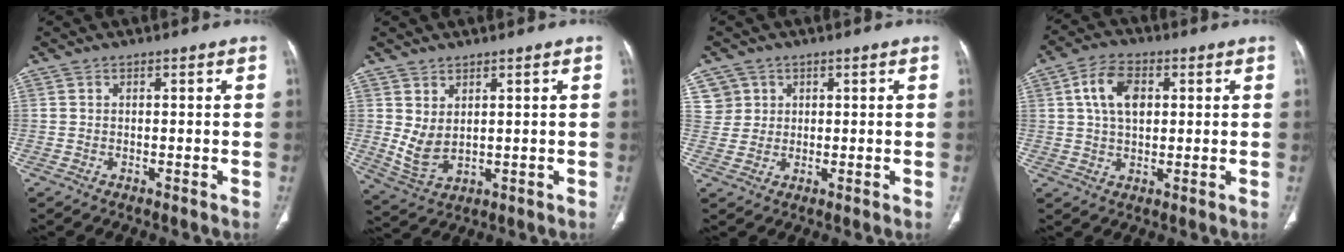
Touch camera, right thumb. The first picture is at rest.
{"total": 5.4, "force": [1.5, 3.1, 4.1], "torque": [-0.078, -0.015, 0.046]}
{"total": 4.1, "force": [1.7, 3.7, -0.1], "torque": [0.030, -0.006, 0.029]}
{"total": 8.5, "force": [2.2, 5.3, 6.3], "torque": [-0.103, 0.005, 0.036]}